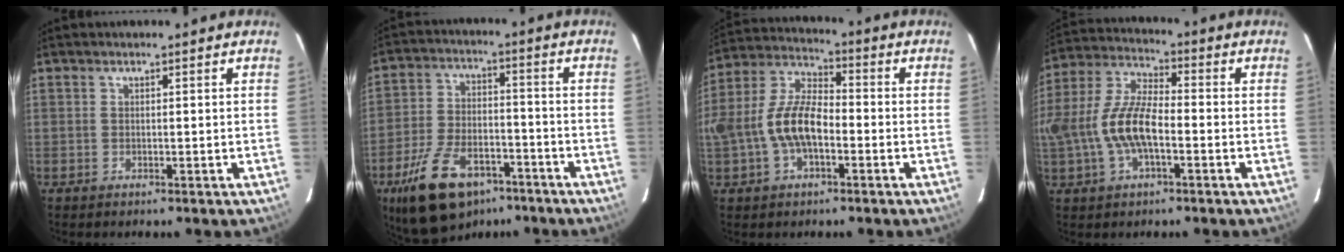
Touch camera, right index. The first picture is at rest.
{"total": 17.2, "force": [-11.0, 8.8, 9.9], "torque": [-0.209, -0.012, -0.179]}
{"total": 12.2, "force": [-3.0, 6.2, 10.0], "torque": [-0.213, 0.014, -0.058]}
{"total": 13.2, "force": [-3.0, 5.6, 11.6], "torque": [-0.248, 0.006, -0.056]}